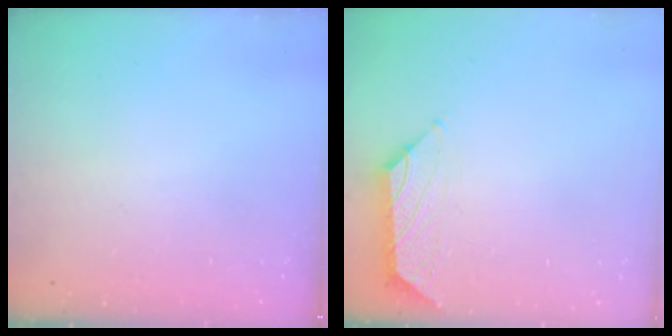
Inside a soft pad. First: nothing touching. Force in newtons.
{"total": 0.6, "press": 0.4, "slide": 0.4}